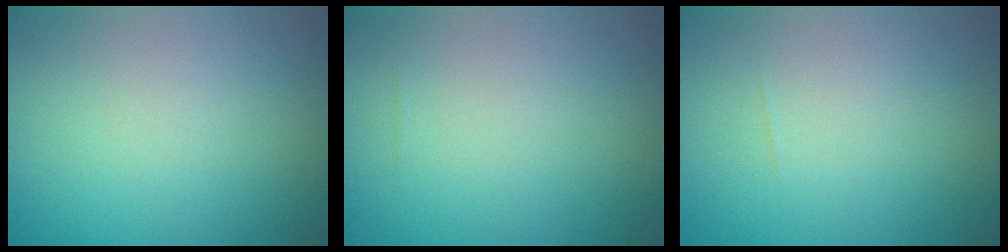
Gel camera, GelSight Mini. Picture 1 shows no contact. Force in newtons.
{"total": 0.0}
{"total": 0.0}